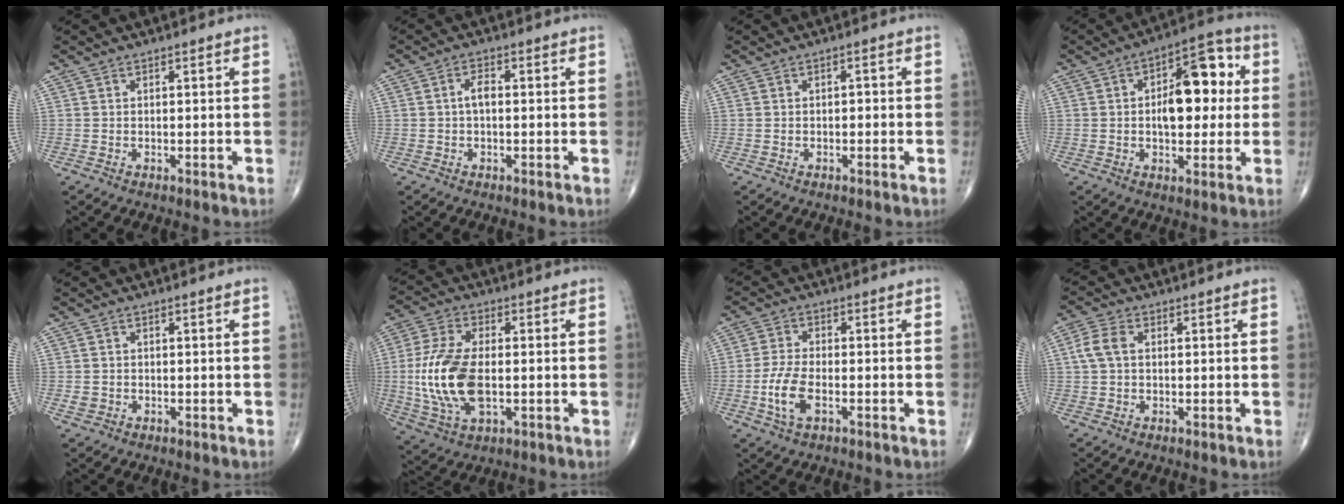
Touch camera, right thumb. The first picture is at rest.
{"total": 2.4, "force": [-0.1, 1.2, 2.0], "torque": [-0.033, 0.008, -0.006]}
{"total": 0.8, "force": [-0.2, 0.5, 0.6], "torque": [0.000, 0.003, -0.006]}
{"total": 13.8, "force": [1.4, 7.2, 11.7], "torque": [-0.131, 0.021, 0.015]}
{"total": 1.5, "force": [-0.5, 1.3, 0.5], "torque": [-0.006, 0.004, -0.006]}
{"total": 15.2, "force": [-1.3, 7.9, 12.9], "torque": [-0.279, -0.001, -0.020]}
{"total": 6.7, "force": [-2.2, 3.2, 5.5], "torque": [-0.121, 0.008, -0.043]}
{"total": 4.3, "force": [0.6, 2.7, 3.2], "torque": [-0.080, 0.013, 0.008]}